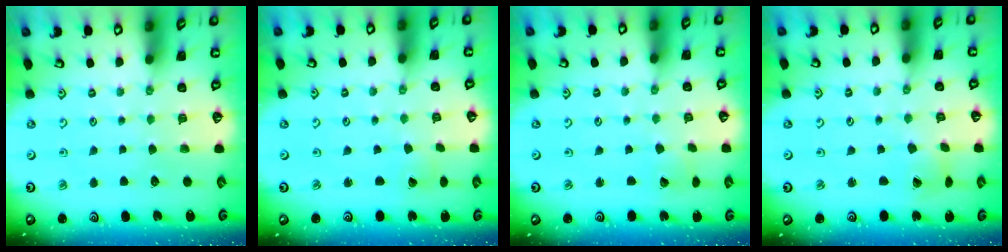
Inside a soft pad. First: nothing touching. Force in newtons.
{"total": 0.8, "press": 0.8, "slide": 0.1}
{"total": 2.5, "press": 2.4, "slide": 0.3}
{"total": 1.8, "press": 1.8, "slide": 0.2}